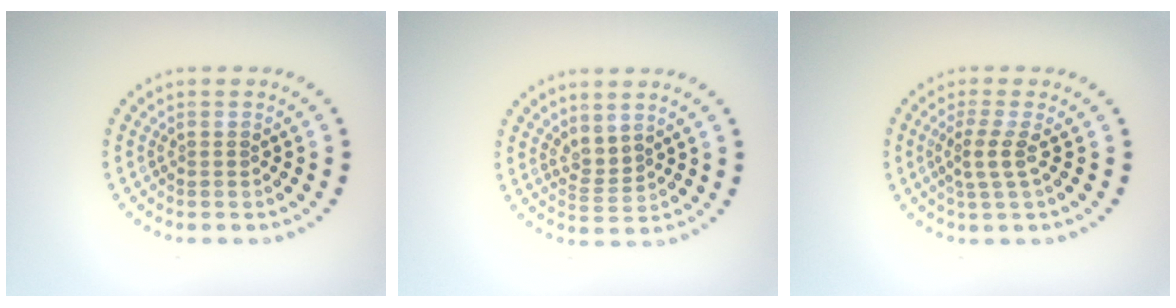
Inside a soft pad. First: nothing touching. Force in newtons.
{"total": 1.7, "press": 1.2, "slide": 1.2}
{"total": 2.2, "press": 1.7, "slide": 1.5}